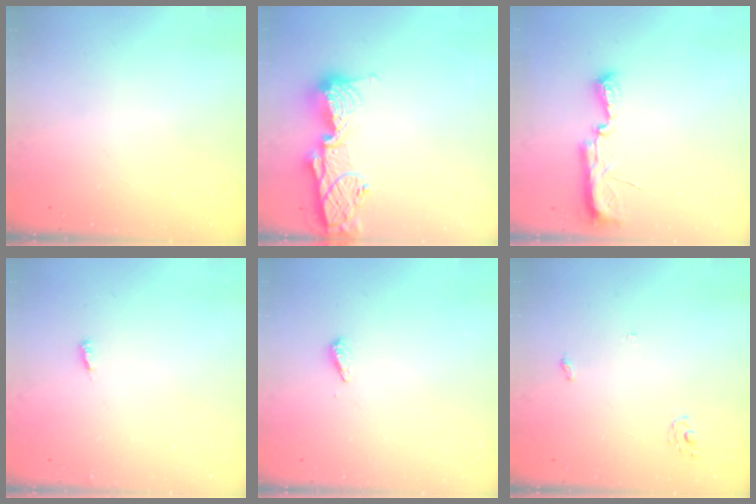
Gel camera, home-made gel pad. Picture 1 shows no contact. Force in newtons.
{"total": 12.9, "press": 12.9, "slide": 1.2}
{"total": 9.4, "press": 8.3, "slide": 4.5}
{"total": 2.6, "press": 2.6, "slide": 0.3}
{"total": 3.5, "press": 3.5, "slide": 0.3}
{"total": 2.8, "press": 2.8, "slide": 0.2}